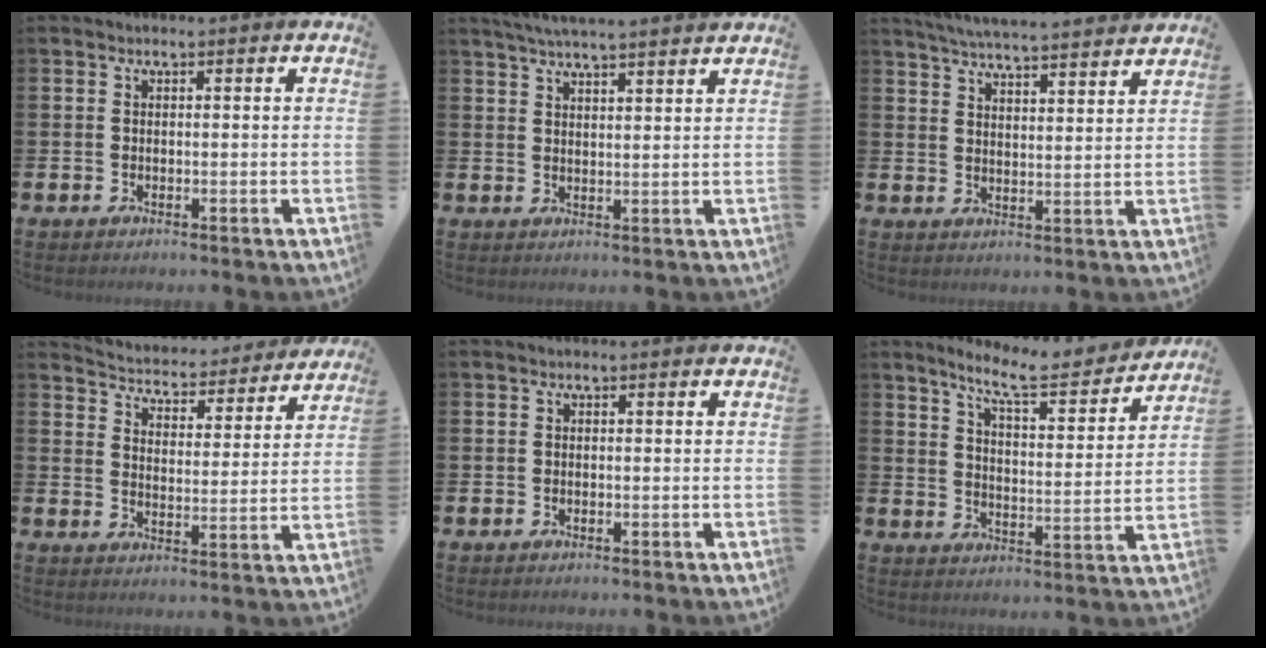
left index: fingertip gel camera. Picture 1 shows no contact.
{"total": 4.6, "force": [4.4, -0.4, 1.2], "torque": [-0.029, -0.018, 0.078]}
{"total": 5.7, "force": [5.7, -0.2, 0.9], "torque": [-0.029, -0.041, 0.099]}
{"total": 4.5, "force": [4.3, 1.0, 0.1], "torque": [-0.024, -0.044, 0.068]}
{"total": 0.0}
{"total": 8.3, "force": [7.5, 1.0, 3.3], "torque": [-0.077, -0.046, 0.128]}